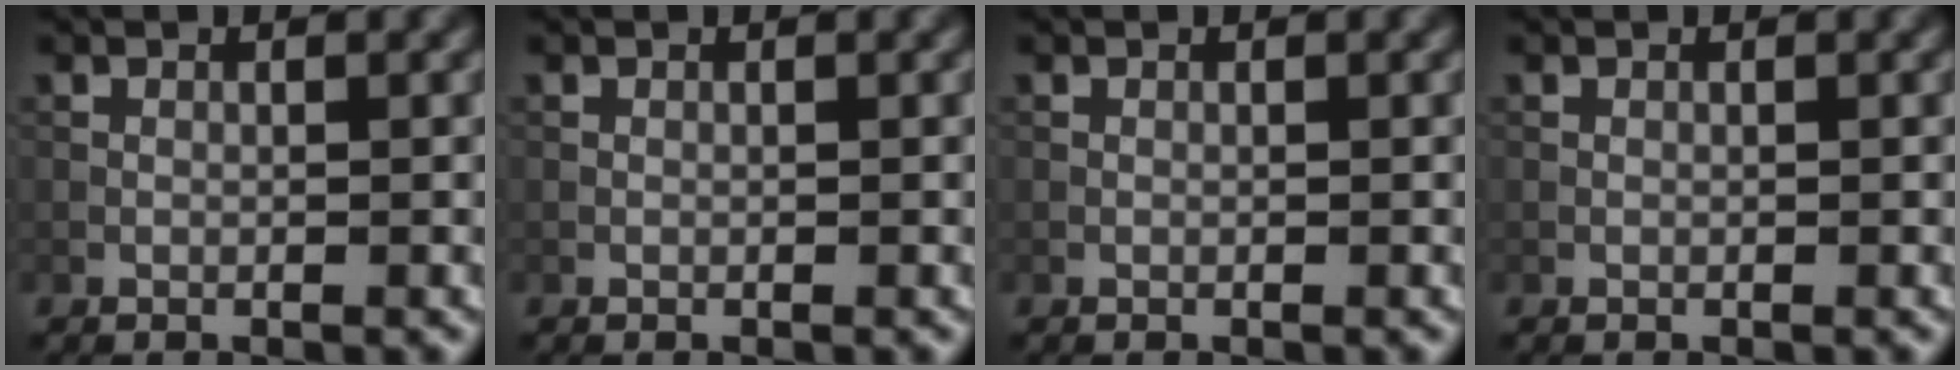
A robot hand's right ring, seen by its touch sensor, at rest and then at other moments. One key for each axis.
{"total": 0.0}
{"total": 0.0}
{"total": 0.0}